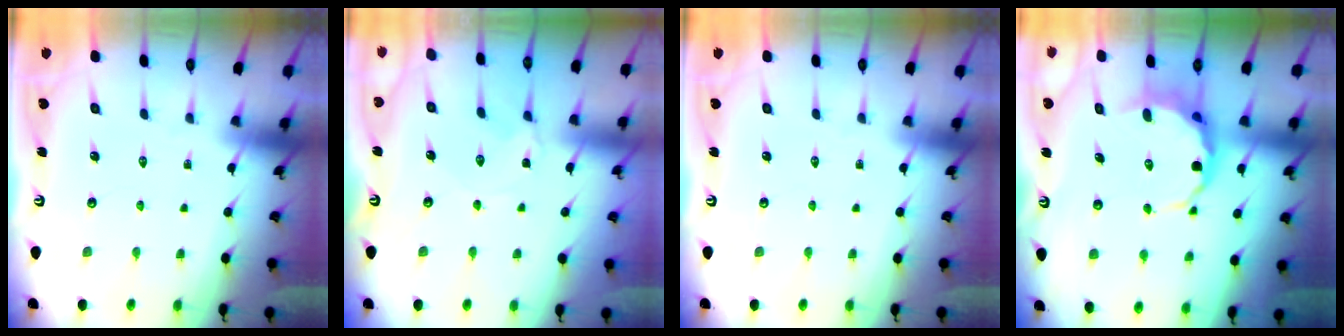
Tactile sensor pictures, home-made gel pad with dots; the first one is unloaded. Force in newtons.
{"total": 1.4, "press": 1.3, "slide": 0.3}
{"total": 0.0}
{"total": 6.4, "press": 6.2, "slide": 1.7}